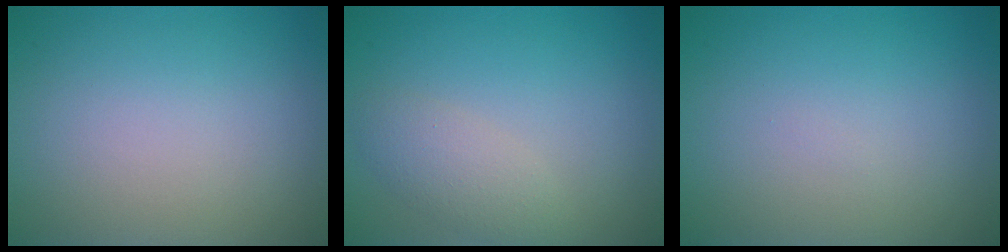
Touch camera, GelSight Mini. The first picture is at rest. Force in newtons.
{"total": 2.5, "press": 2.5, "slide": 0.1}
{"total": 0.0}